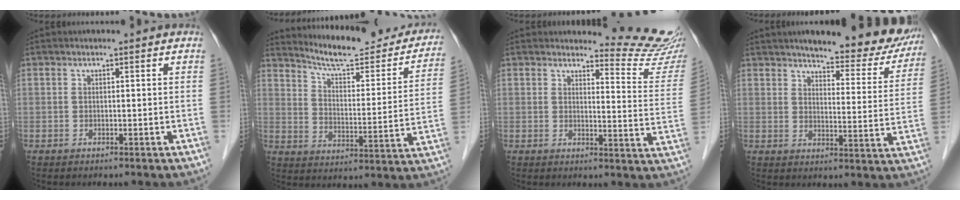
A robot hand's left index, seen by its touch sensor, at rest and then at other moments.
{"total": 19.9, "force": [18.1, 3.7, 7.4], "torque": [-0.092, -0.038, 0.236]}
{"total": 10.8, "force": [10.7, -0.3, 0.6], "torque": [0.000, -0.102, 0.105]}
{"total": 16.0, "force": [14.1, 3.7, 6.6], "torque": [-0.058, -0.025, 0.161]}